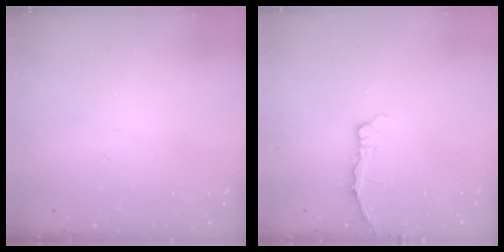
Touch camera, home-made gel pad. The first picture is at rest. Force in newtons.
{"total": 2.9, "press": 2.8, "slide": 0.4}